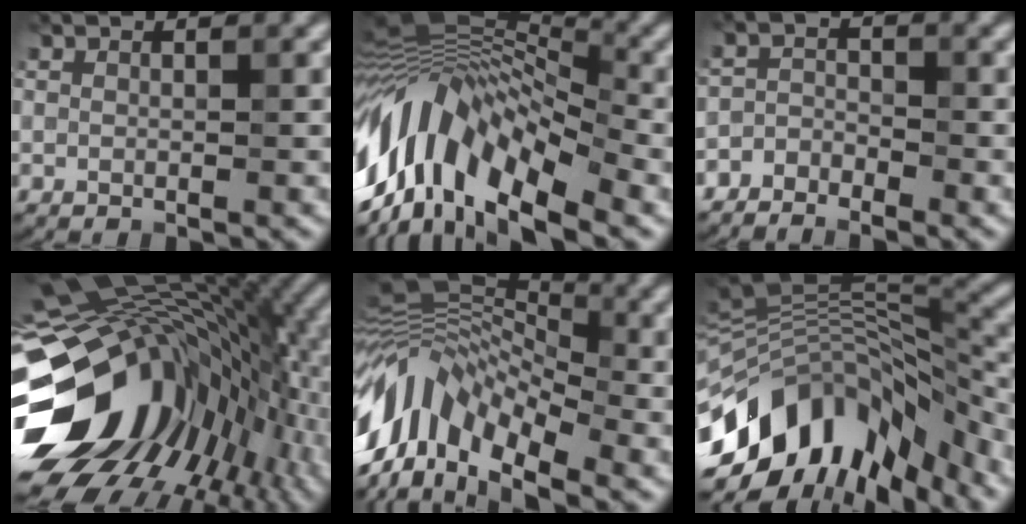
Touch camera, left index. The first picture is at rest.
{"total": 11.9, "force": [-4.9, 5.8, 9.1], "torque": [-0.205, 0.007, -0.057]}
{"total": 4.7, "force": [-4.3, -0.8, -1.8], "torque": [0.003, -0.014, -0.046]}
{"total": 15.6, "force": [-4.7, 10.8, 10.3], "torque": [-0.206, -0.030, -0.022]}
{"total": 9.1, "force": [-5.2, 4.3, 6.2], "torque": [-0.145, 0.005, -0.075]}
{"total": 12.2, "force": [-8.4, 4.9, 7.4], "torque": [-0.166, 0.010, -0.110]}